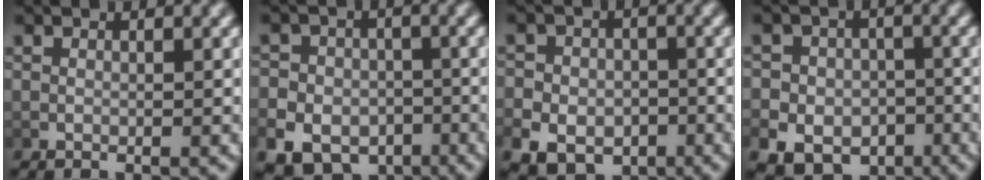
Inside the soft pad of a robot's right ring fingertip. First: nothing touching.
{"total": 9.2, "force": [-5.5, 6.8, 2.7], "torque": [-0.043, -0.038, -0.091]}
{"total": 6.6, "force": [-3.4, 5.1, 2.5], "torque": [-0.040, -0.028, -0.051]}
{"total": 8.6, "force": [-5.1, 6.4, 2.7], "torque": [-0.043, -0.039, -0.080]}